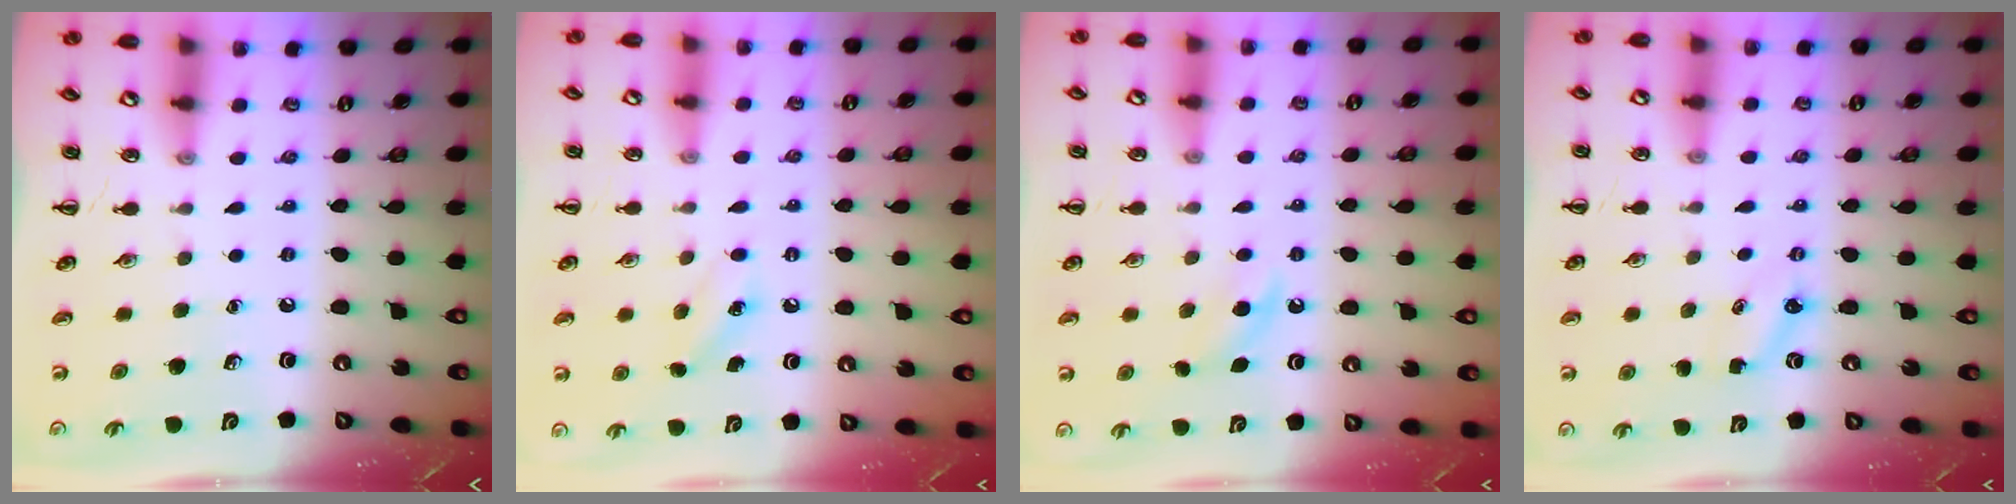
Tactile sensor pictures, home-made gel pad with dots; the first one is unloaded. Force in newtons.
{"total": 5.3, "press": 5.1, "slide": 1.2}
{"total": 6.1, "press": 5.8, "slide": 1.8}
{"total": 2.9, "press": 2.8, "slide": 0.9}